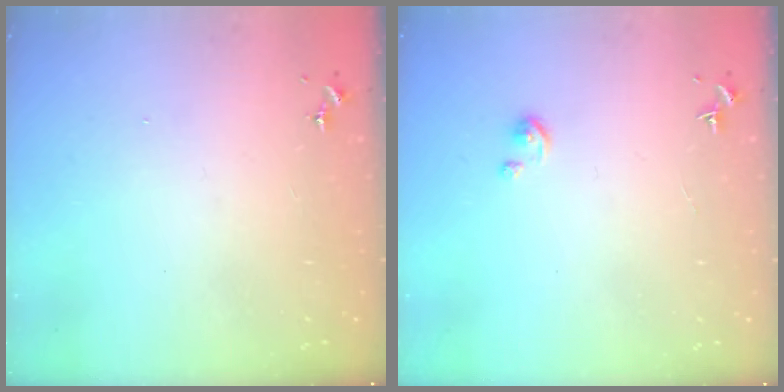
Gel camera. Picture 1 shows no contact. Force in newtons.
{"total": 2.6, "press": 2.6, "slide": 0.3}